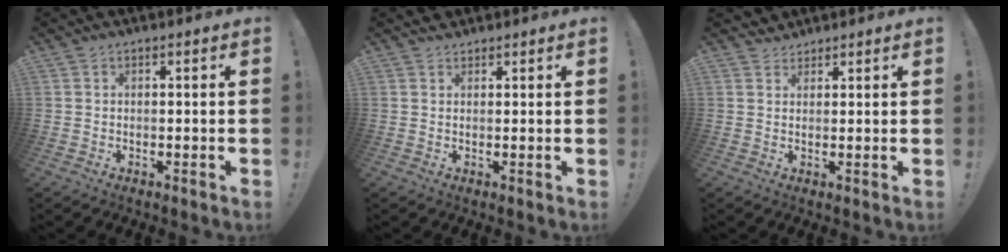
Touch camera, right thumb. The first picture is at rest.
{"total": 1.6, "force": [1.6, 0.5, 0.0], "torque": [0.014, -0.010, 0.027]}
{"total": 3.0, "force": [2.6, 1.4, 0.1], "torque": [0.007, -0.017, 0.048]}